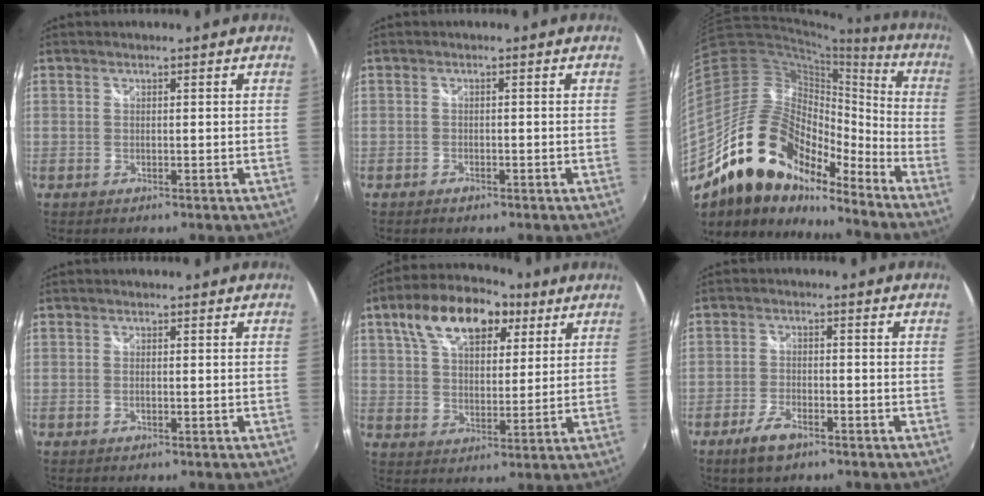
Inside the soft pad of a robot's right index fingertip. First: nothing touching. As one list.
[{"total": 1.3, "force": [-0.9, 0.8, 0.5], "torque": [-0.010, 0.000, -0.015]}, {"total": 21.1, "force": [-15.0, 10.4, 10.5], "torque": [-0.190, 0.008, -0.262]}, {"total": 0.8, "force": [-0.2, 0.3, 0.7], "torque": [-0.016, -0.001, -0.005]}, {"total": 16.3, "force": [8.5, 8.6, 10.9], "torque": [-0.209, 0.046, 0.141]}, {"total": 5.7, "force": [-3.8, 2.4, 3.5], "torque": [-0.087, -0.004, -0.068]}]